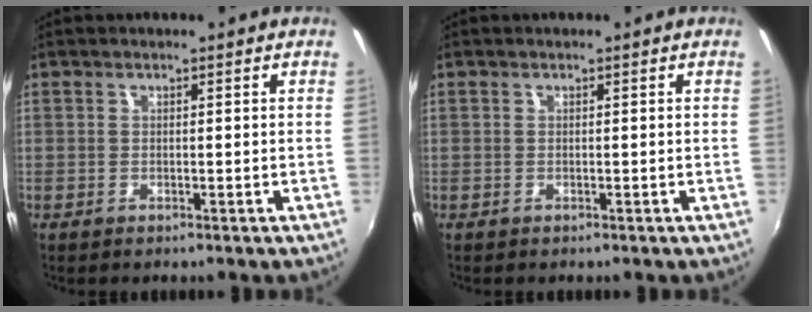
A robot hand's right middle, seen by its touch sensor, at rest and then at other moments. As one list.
[{"total": 0.0}]